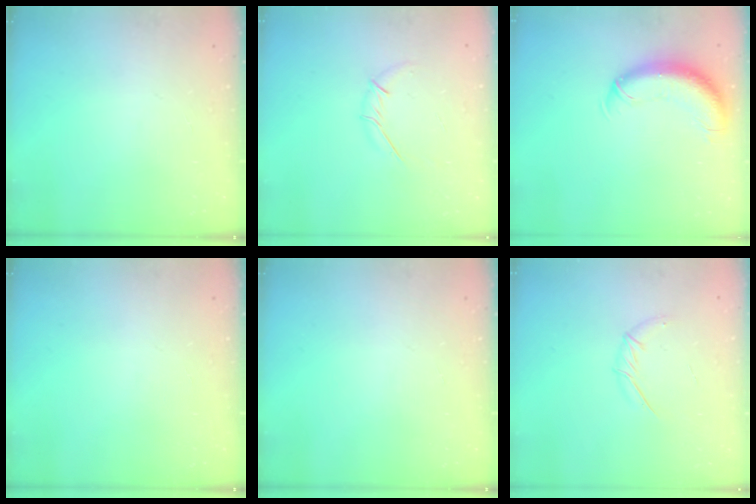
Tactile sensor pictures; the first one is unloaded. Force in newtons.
{"total": 3.9, "press": 3.8, "slide": 0.8}
{"total": 11.1, "press": 10.7, "slide": 2.7}
{"total": 0.0}
{"total": 0.0}
{"total": 6.2, "press": 6.0, "slide": 1.6}